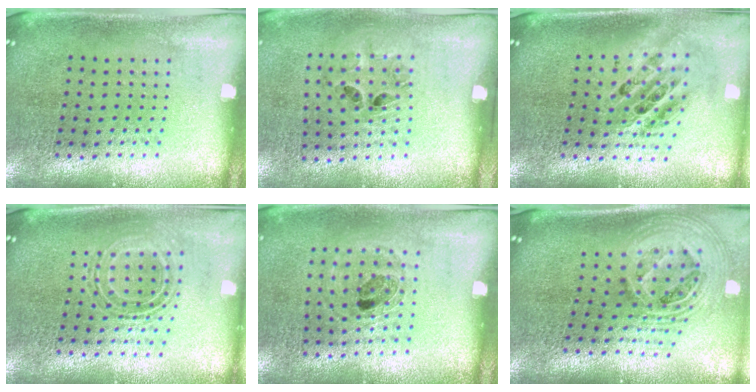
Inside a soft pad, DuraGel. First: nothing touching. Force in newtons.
{"total": 1.3, "press": 0.7, "slide": 1.2}
{"total": 2.0, "press": 1.6, "slide": 1.3}
{"total": 0.8, "press": 0.8, "slide": 0.4}
{"total": 0.8, "press": 0.8, "slide": 0.2}
{"total": 2.4, "press": 1.8, "slide": 1.6}